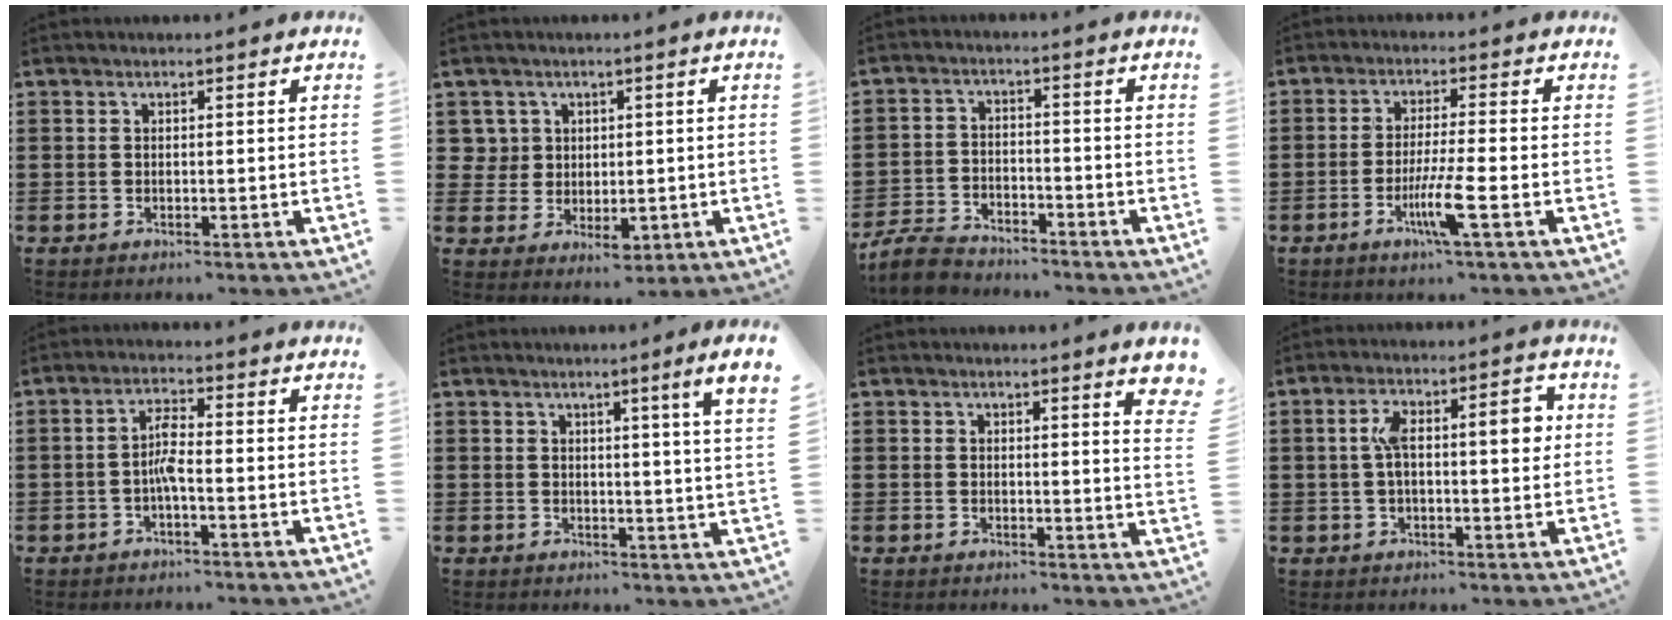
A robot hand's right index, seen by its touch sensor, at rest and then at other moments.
{"total": 4.1, "force": [1.2, 3.8, 0.7], "torque": [-0.032, 0.014, 0.023]}
{"total": 5.6, "force": [-5.3, 1.1, 1.3], "torque": [-0.046, 0.000, -0.111]}
{"total": 6.6, "force": [-2.5, -0.1, 6.1], "torque": [-0.119, -0.019, -0.048]}
{"total": 3.6, "force": [-0.9, 0.7, 3.4], "torque": [-0.070, 0.001, -0.021]}
{"total": 3.8, "force": [2.2, -1.3, 2.9], "torque": [-0.049, -0.010, 0.031]}
{"total": 2.7, "force": [1.8, -0.2, 2.0], "torque": [-0.036, -0.003, 0.030]}
{"total": 7.4, "force": [1.0, 2.6, 6.8], "torque": [-0.116, 0.006, 0.009]}